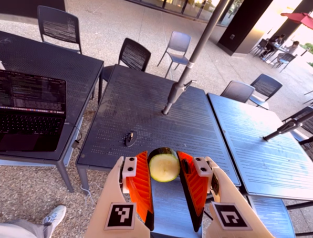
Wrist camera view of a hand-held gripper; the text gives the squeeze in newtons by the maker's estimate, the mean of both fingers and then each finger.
{"total": 10.5, "left": 10.1, "right": 11.0}